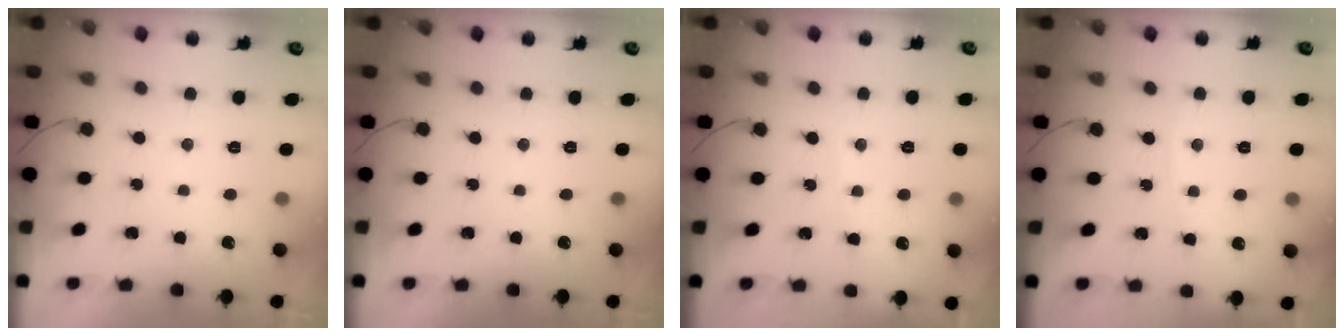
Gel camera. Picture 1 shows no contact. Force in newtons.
{"total": 0.0}
{"total": 1.8, "press": 1.8, "slide": 0.2}
{"total": 2.6, "press": 2.6, "slide": 0.2}